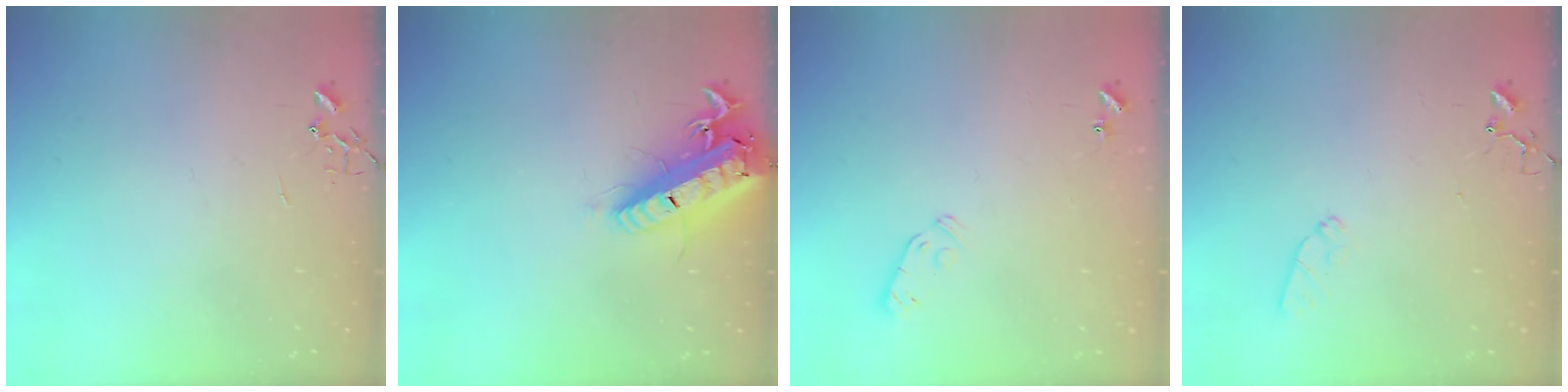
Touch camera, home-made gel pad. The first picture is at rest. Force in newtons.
{"total": 20.0, "press": 19.7, "slide": 4.0}
{"total": 5.3, "press": 5.3, "slide": 0.7}
{"total": 7.6, "press": 7.6, "slide": 0.6}